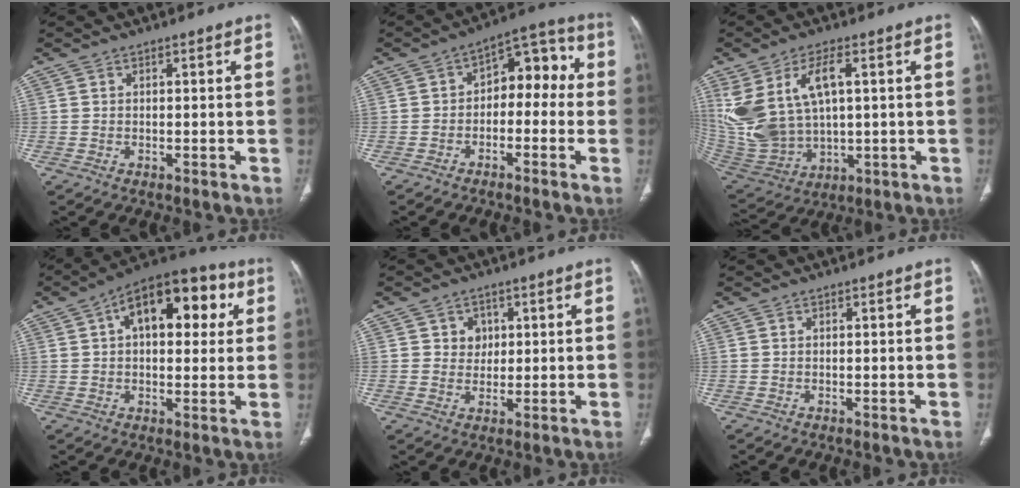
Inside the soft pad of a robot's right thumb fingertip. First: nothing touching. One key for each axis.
{"total": 9.8, "fx": -0.7, "fy": 6.4, "fz": 7.4, "tx": -0.057, "ty": 0.051, "tz": -0.025}
{"total": 16.9, "fx": 4.4, "fy": 9.3, "fz": 13.4, "tx": -0.281, "ty": -0.011, "tz": 0.111}
{"total": 18.0, "fx": 5.3, "fy": 9.7, "fz": 14.2, "tx": -0.161, "ty": 0.024, "tz": 0.069}
{"total": 3.7, "fx": 1.2, "fy": 3.3, "fz": 1.2, "tx": 0.005, "ty": -0.003, "tz": 0.017}
{"total": 0.0}